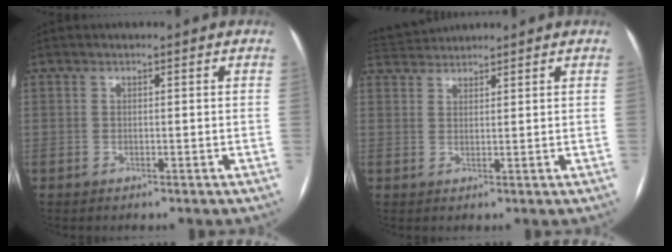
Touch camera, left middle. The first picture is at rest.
{"total": 4.0, "force": [4.0, 0.2, 0.0], "torque": [-0.008, 0.027, 0.076]}